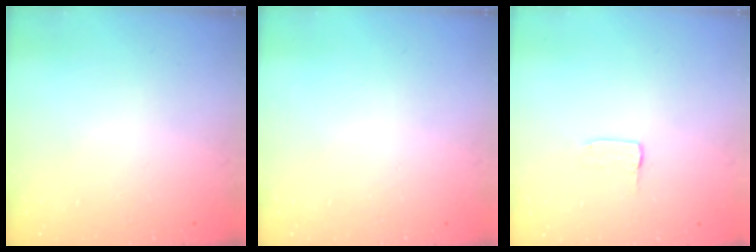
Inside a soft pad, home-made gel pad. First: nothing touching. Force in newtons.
{"total": 0.0}
{"total": 2.0, "press": 2.0, "slide": 0.0}